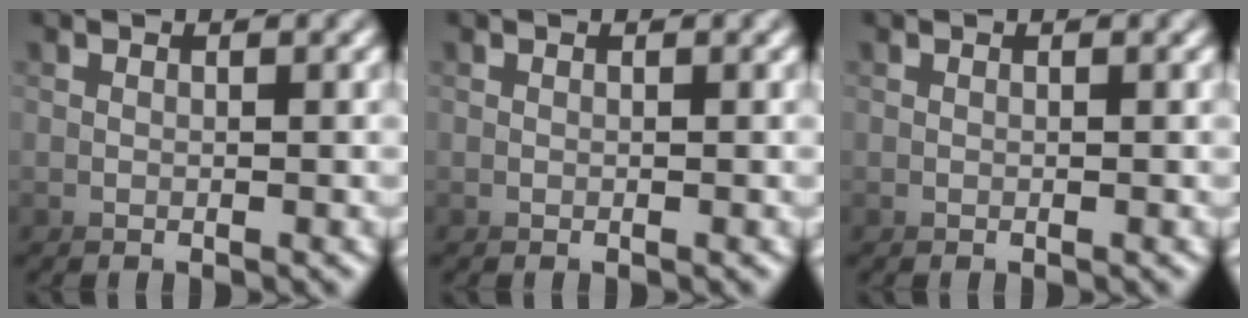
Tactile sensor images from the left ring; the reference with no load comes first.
{"total": 0.0}
{"total": 0.0}